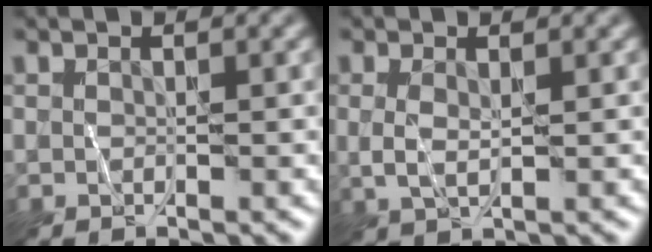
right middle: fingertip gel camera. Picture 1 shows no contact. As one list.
[{"total": 1.4, "force": [0.4, 0.5, 1.2], "torque": [-0.034, -0.002, 0.009]}]